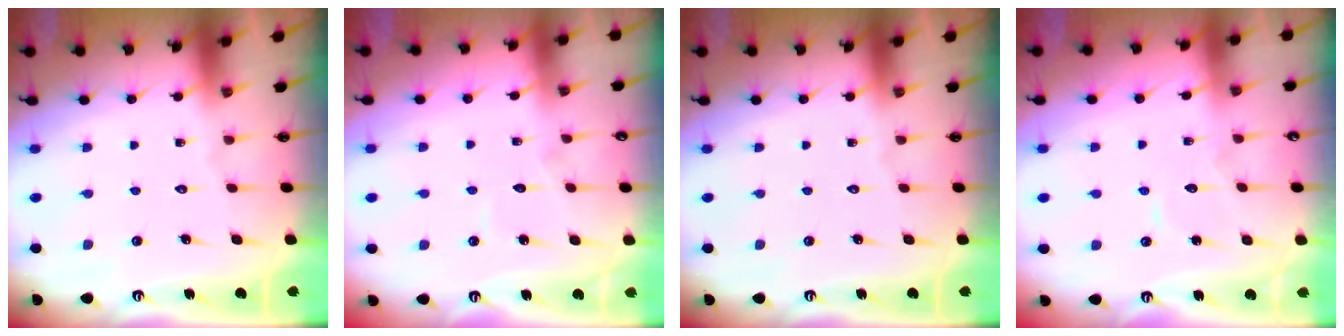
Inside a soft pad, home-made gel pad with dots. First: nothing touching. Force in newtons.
{"total": 4.0, "press": 3.9, "slide": 0.3}
{"total": 0.0}
{"total": 6.8, "press": 6.8, "slide": 0.4}